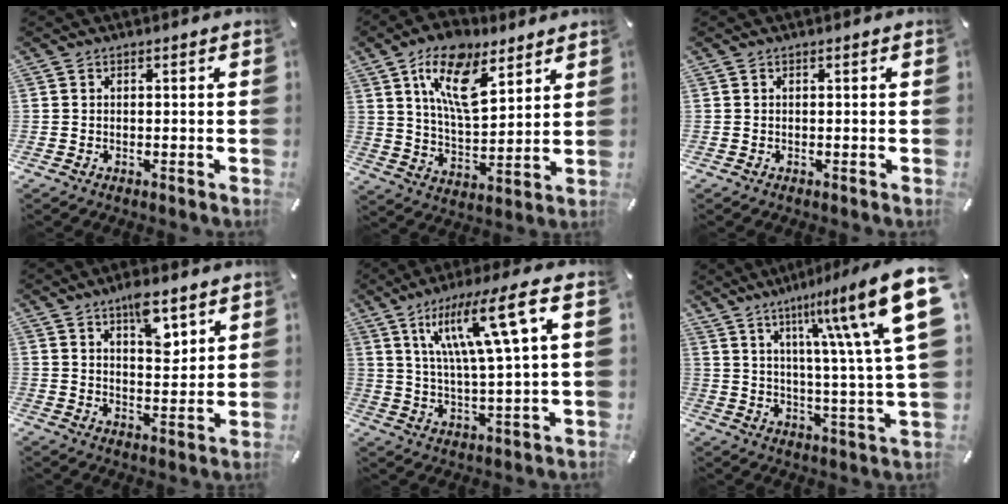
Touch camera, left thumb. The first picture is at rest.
{"total": 15.7, "force": [9.1, 7.4, 10.3], "torque": [-0.197, -0.027, 0.160]}
{"total": 0.0}
{"total": 8.3, "force": [5.6, 3.6, 5.1], "torque": [-0.058, -0.038, 0.090]}
{"total": 16.0, "force": [7.0, 2.4, 14.2], "torque": [-0.263, -0.015, 0.103]}
{"total": 21.3, "force": [9.5, 3.7, 18.7], "torque": [-0.275, -0.053, 0.137]}